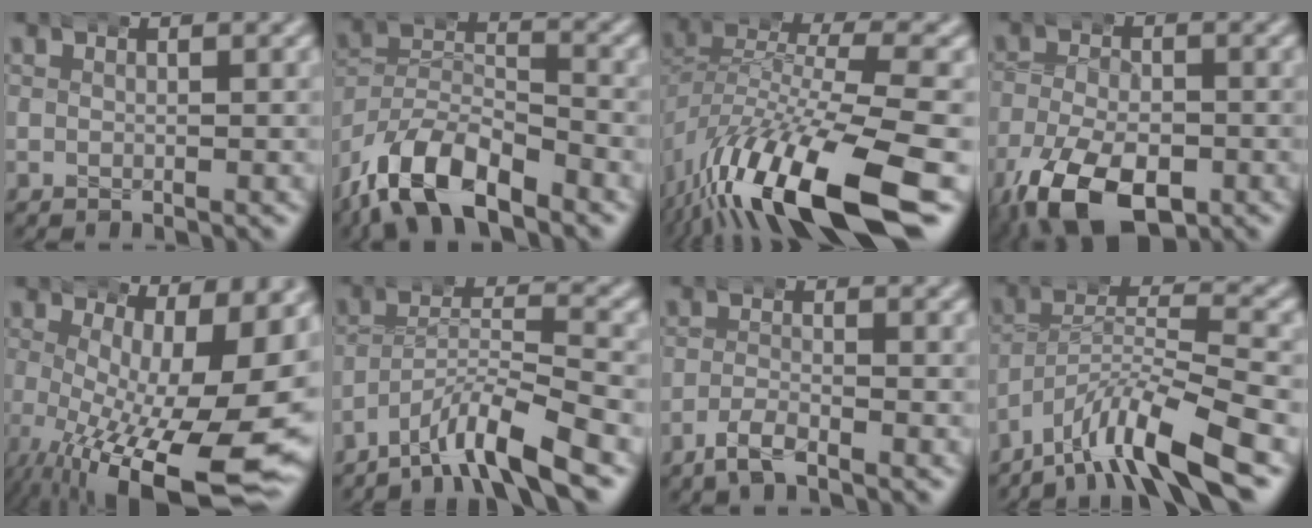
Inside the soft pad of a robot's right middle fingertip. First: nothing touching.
{"total": 8.6, "force": [-5.2, 5.1, 4.6], "torque": [-0.090, -0.022, -0.085]}
{"total": 12.2, "force": [-4.5, 5.5, 9.9], "torque": [-0.188, -0.029, -0.057]}
{"total": 10.9, "force": [-5.7, 6.2, 6.8], "torque": [-0.136, -0.048, -0.067]}
{"total": 10.7, "force": [-3.3, 3.9, 9.4], "torque": [-0.149, -0.044, -0.025]}
{"total": 5.3, "force": [-3.6, 1.6, 3.6], "torque": [-0.055, 0.002, -0.064]}
{"total": 2.6, "force": [-2.2, 0.4, 1.2], "torque": [-0.026, 0.003, -0.042]}
{"total": 7.1, "force": [-3.8, 2.9, 5.3], "torque": [-0.083, 0.000, -0.068]}